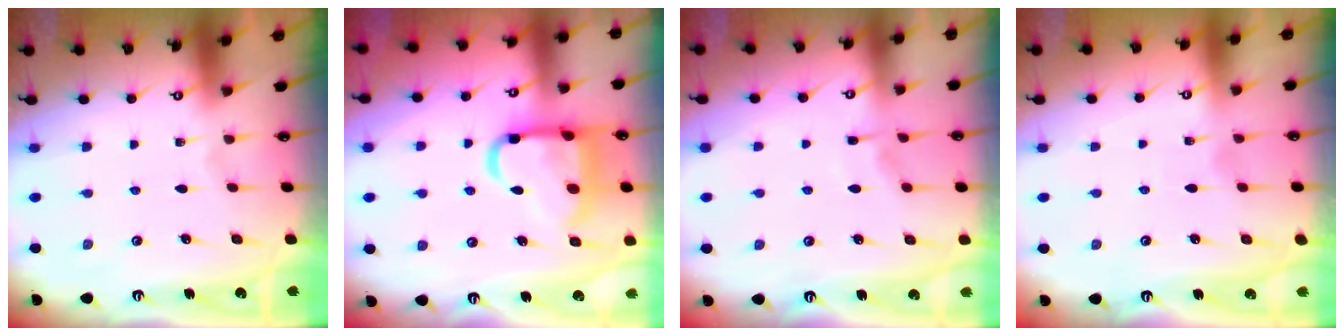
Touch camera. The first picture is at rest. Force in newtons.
{"total": 14.9, "press": 14.8, "slide": 1.4}
{"total": 4.6, "press": 4.6, "slide": 0.5}
{"total": 5.0, "press": 4.9, "slide": 0.5}